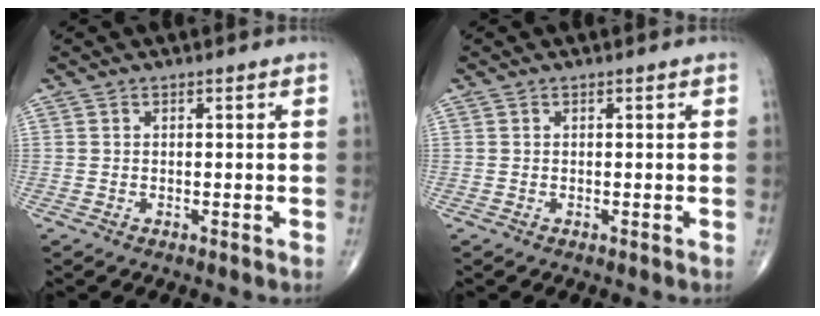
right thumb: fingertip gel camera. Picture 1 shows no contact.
{"total": 0.0}